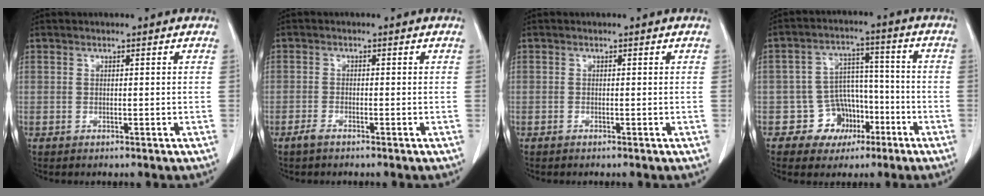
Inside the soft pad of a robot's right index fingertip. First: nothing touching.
{"total": 1.4, "force": [-1.1, 0.3, 0.8], "torque": [-0.020, -0.001, -0.020]}
{"total": 0.0}
{"total": 7.6, "force": [-3.4, 6.7, 1.1], "torque": [0.003, 0.025, -0.042]}